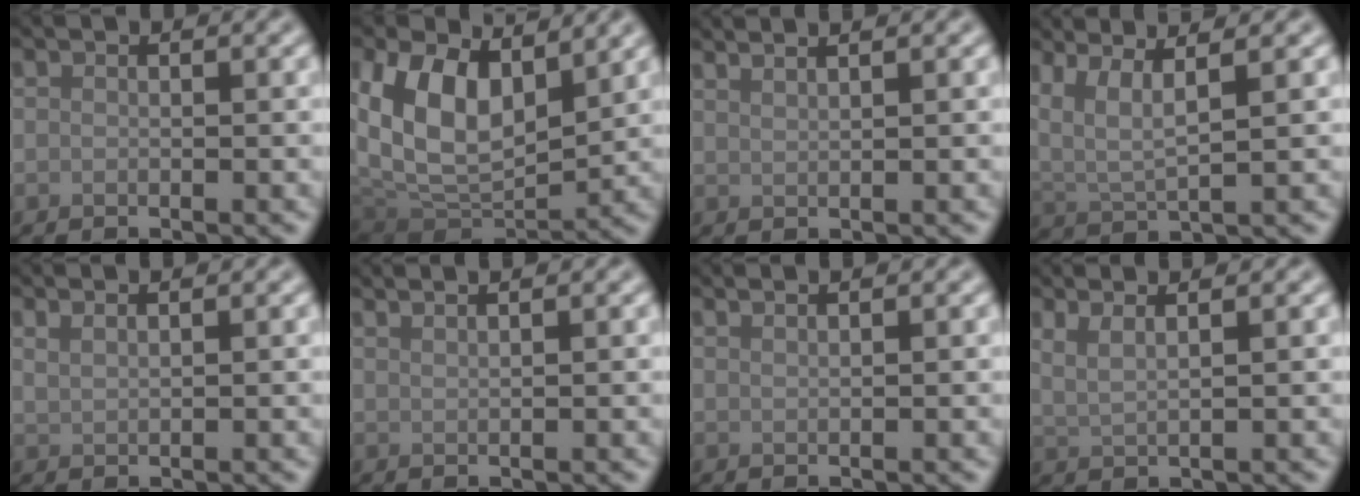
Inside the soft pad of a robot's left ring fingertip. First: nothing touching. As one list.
[{"total": 9.5, "force": [3.1, 6.1, 6.7], "torque": [-0.141, -0.021, 0.059]}, {"total": 3.3, "force": [2.5, 1.2, 1.8], "torque": [-0.002, 0.016, 0.006]}, {"total": 4.7, "force": [2.6, 1.1, 3.8], "torque": [-0.080, 0.007, 0.054]}, {"total": 1.5, "force": [1.2, 0.5, 0.7], "torque": [-0.010, 0.002, 0.019]}, {"total": 3.0, "force": [2.2, 1.1, 1.7], "torque": [0.000, 0.015, 0.002]}, {"total": 2.1, "force": [1.6, 0.8, 1.1], "torque": [0.003, 0.004, 0.000]}, {"total": 2.8, "force": [1.8, 0.9, 2.0], "torque": [-0.030, 0.007, 0.018]}]